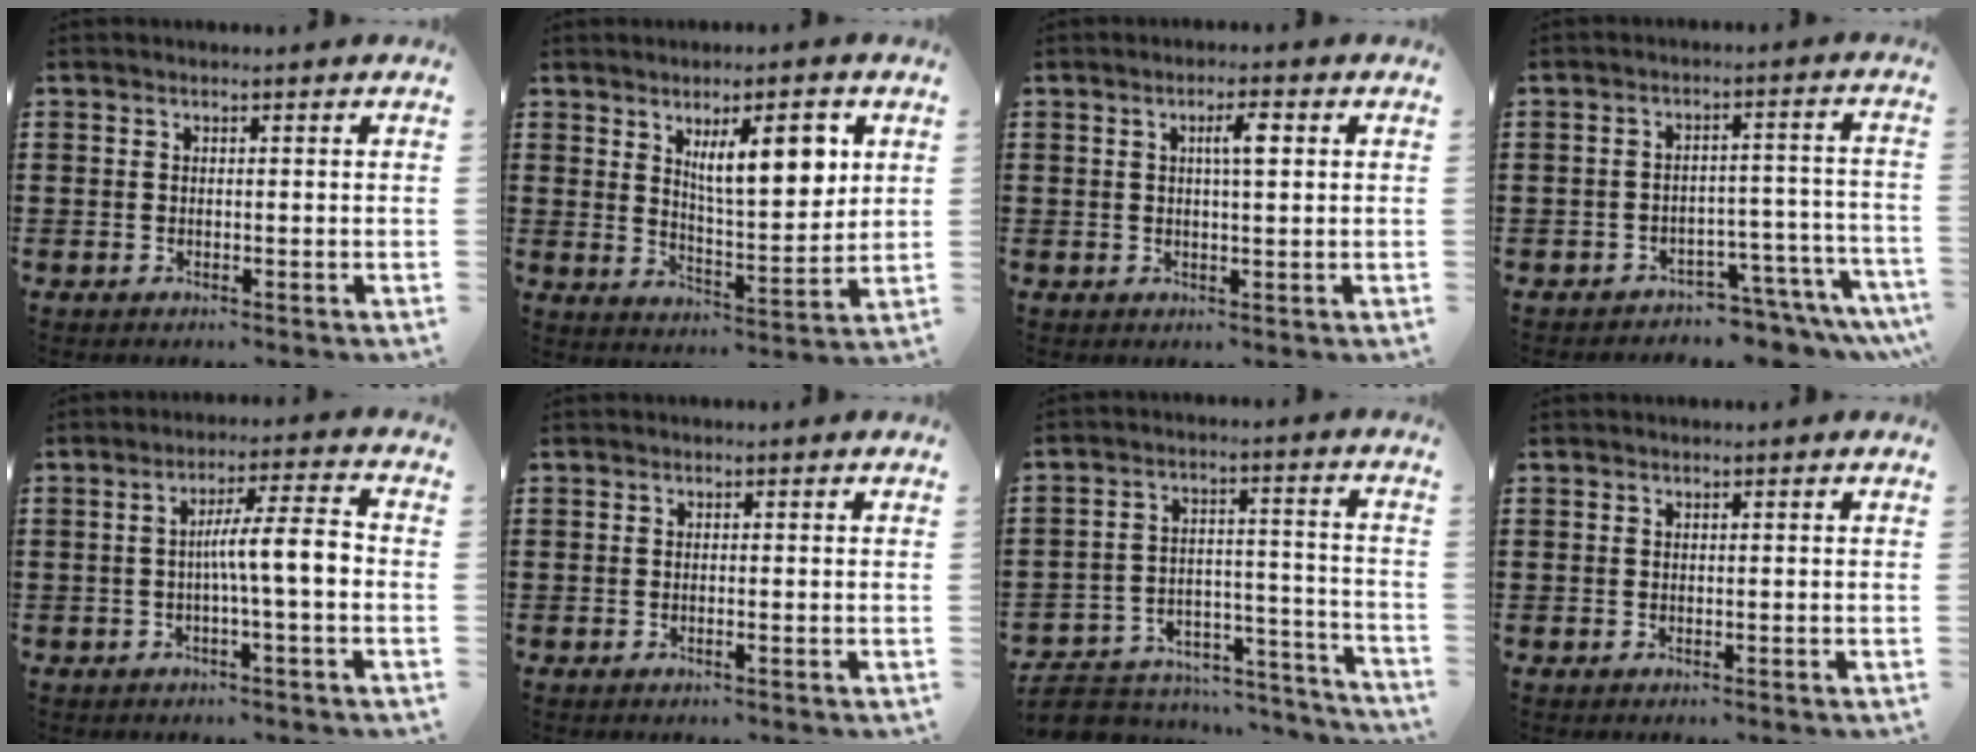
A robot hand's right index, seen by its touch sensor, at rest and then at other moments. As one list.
[{"total": 9.5, "force": [4.1, 3.2, 8.0], "torque": [-0.131, -0.004, 0.063]}, {"total": 3.6, "force": [0.9, 0.8, 3.4], "torque": [-0.051, 0.003, 0.008]}, {"total": 4.4, "force": [-4.1, 0.9, 1.3], "torque": [-0.024, 0.008, -0.082]}, {"total": 6.9, "force": [-0.7, 0.8, 6.9], "torque": [-0.125, 0.005, -0.018]}, {"total": 0.6, "force": [-0.2, -0.1, 0.5], "torque": [-0.009, -0.002, -0.004]}, {"total": 5.5, "force": [-5.0, 2.0, 1.0], "torque": [-0.025, 0.010, -0.101]}, {"total": 0.0}]